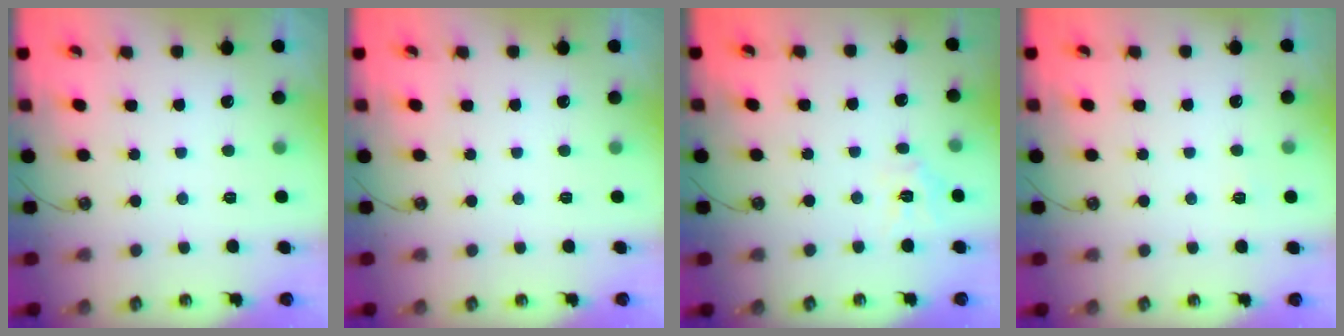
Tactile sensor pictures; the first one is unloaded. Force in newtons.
{"total": 0.0}
{"total": 6.8, "press": 6.8, "slide": 0.5}
{"total": 3.5, "press": 3.5, "slide": 0.4}